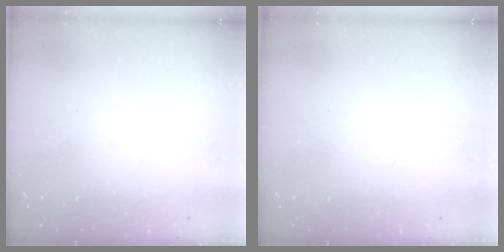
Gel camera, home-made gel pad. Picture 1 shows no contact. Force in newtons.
{"total": 0.0}